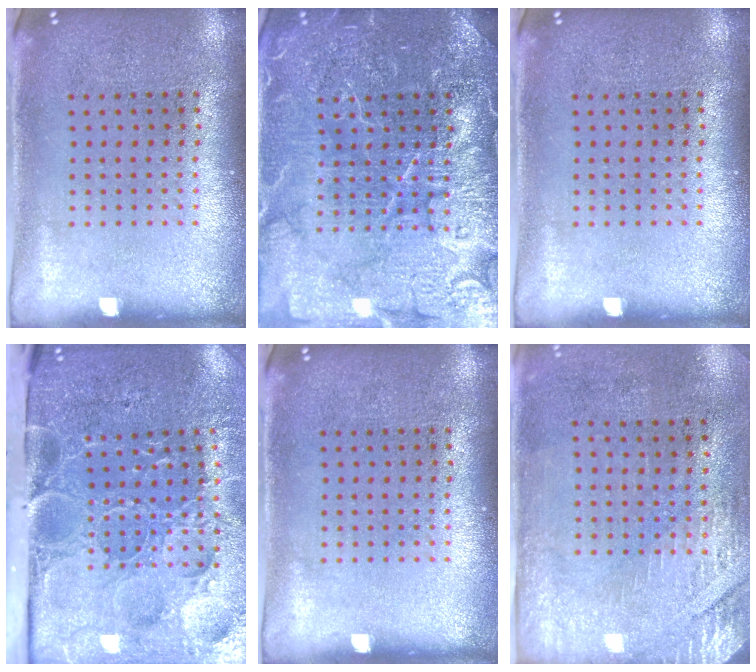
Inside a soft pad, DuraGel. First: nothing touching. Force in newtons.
{"total": 7.0, "press": 6.9, "slide": 0.9}
{"total": 0.0}
{"total": 5.1, "press": 4.1, "slide": 3.0}
{"total": 0.0}
{"total": 2.9, "press": 2.5, "slide": 1.5}